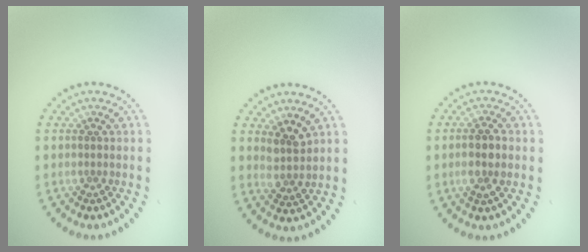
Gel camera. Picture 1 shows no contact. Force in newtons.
{"total": 2.2, "press": 1.8, "slide": 1.2}
{"total": 2.5, "press": 2.5, "slide": 0.6}